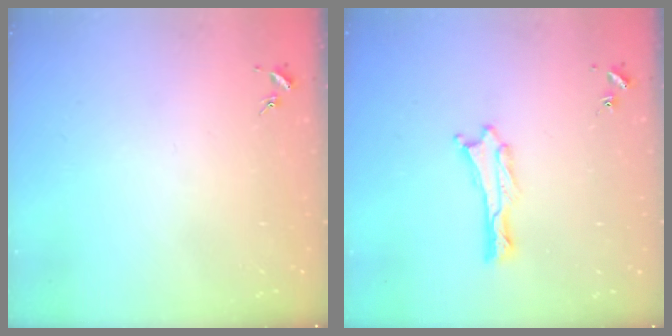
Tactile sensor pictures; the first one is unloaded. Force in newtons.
{"total": 0.6, "press": 0.6, "slide": 0.1}